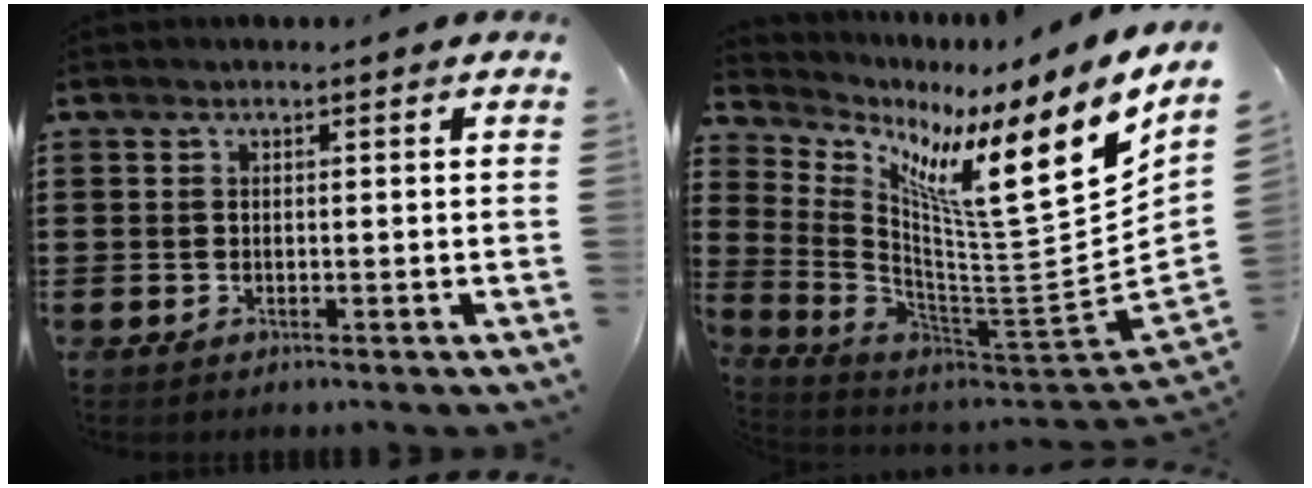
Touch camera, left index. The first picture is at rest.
{"total": 13.5, "force": [6.4, 1.7, 11.8], "torque": [-0.219, -0.060, 0.089]}